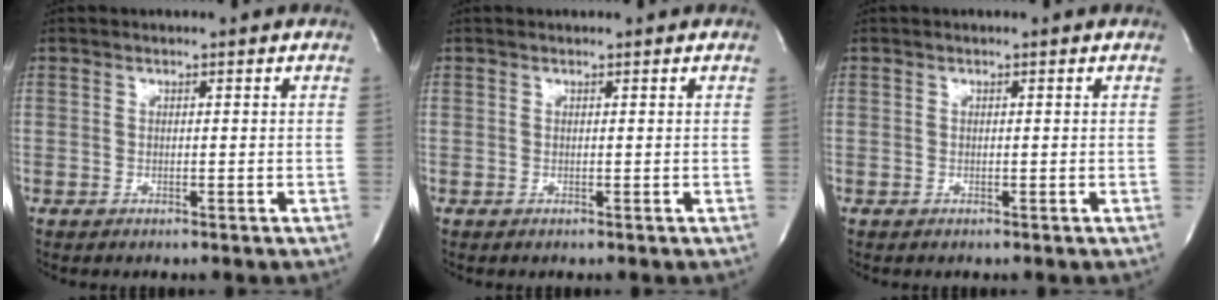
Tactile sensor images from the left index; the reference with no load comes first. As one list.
[{"total": 0.5, "force": [0.5, 0.0, 0.0], "torque": [0.000, 0.003, 0.005]}, {"total": 0.0}]